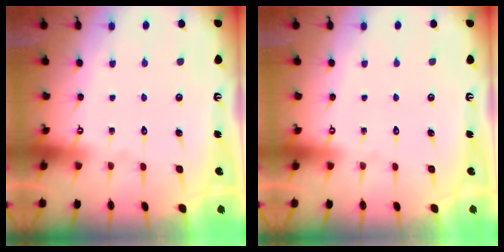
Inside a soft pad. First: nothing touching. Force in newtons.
{"total": 0.0}